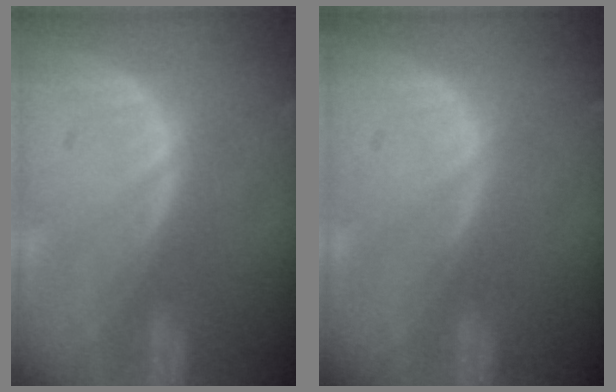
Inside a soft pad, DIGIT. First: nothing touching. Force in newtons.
{"total": 0.0}